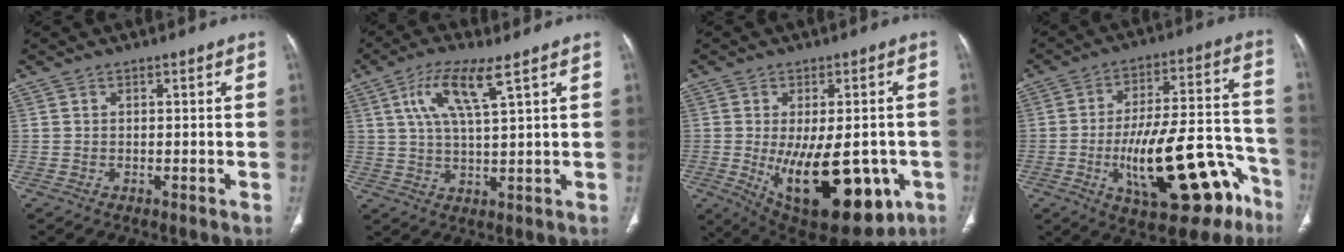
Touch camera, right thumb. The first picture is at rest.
{"total": 8.8, "force": [4.0, 1.6, 7.6], "torque": [-0.163, -0.010, 0.081]}
{"total": 21.5, "force": [-6.2, 10.3, 17.9], "torque": [-0.234, -0.016, -0.060]}
{"total": 24.2, "force": [-10.2, 9.2, 20.0], "torque": [-0.258, 0.065, -0.138]}